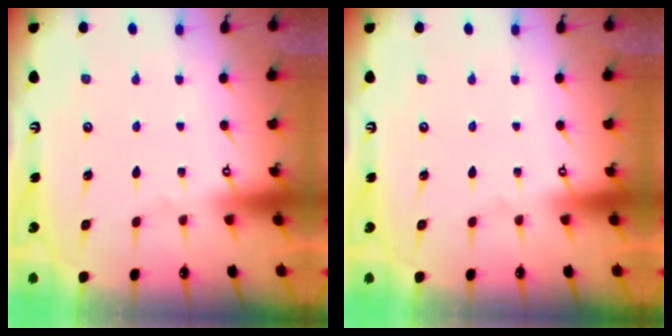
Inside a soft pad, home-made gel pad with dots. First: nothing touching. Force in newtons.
{"total": 0.0}